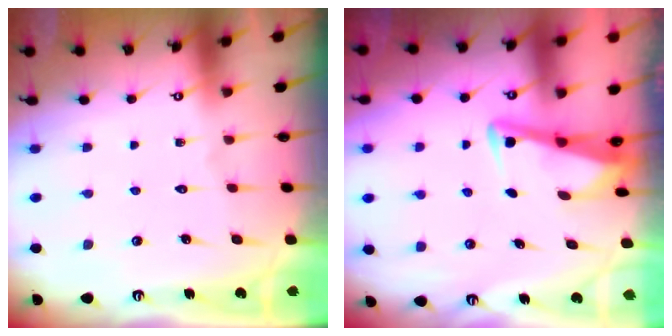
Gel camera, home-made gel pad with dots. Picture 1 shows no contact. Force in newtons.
{"total": 3.4, "press": 3.4, "slide": 0.3}